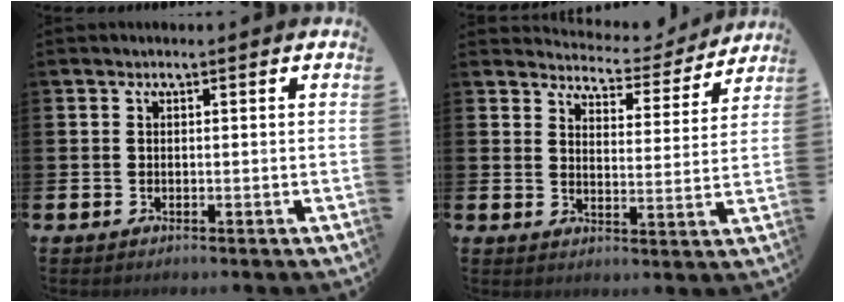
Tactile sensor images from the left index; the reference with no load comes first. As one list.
[{"total": 4.6, "force": [4.5, 1.0, 0.2], "torque": [-0.011, -0.042, 0.072]}]